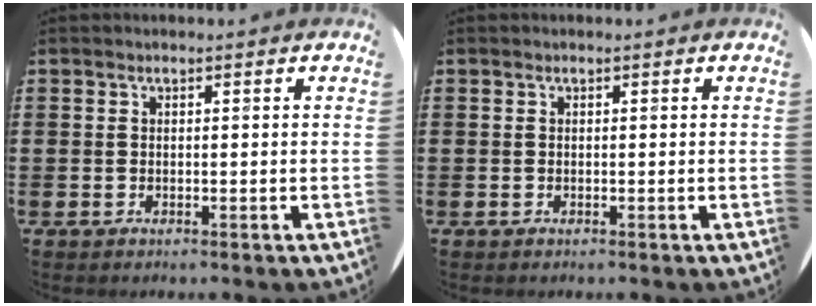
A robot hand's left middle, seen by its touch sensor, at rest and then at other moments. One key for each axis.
{"total": 0.0}